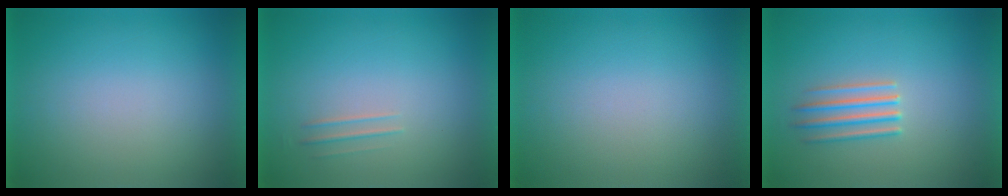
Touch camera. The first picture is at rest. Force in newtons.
{"total": 1.5}
{"total": 0.0}
{"total": 2.7}